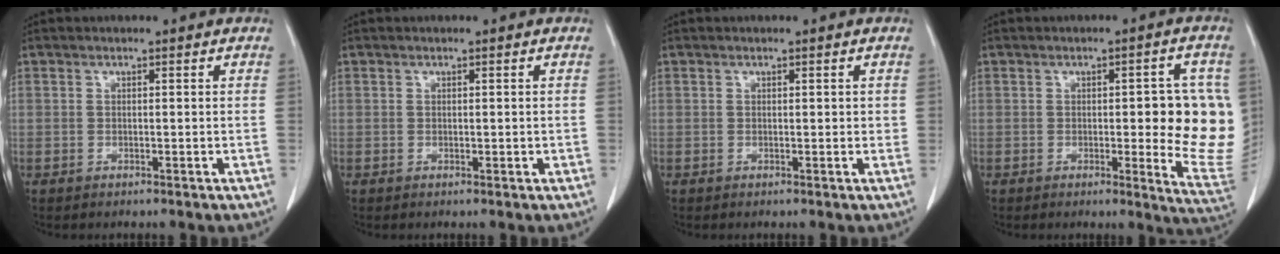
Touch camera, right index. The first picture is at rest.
{"total": 0.7, "force": [0.0, 0.4, 0.5], "torque": [-0.008, 0.001, 0.003]}
{"total": 1.0, "force": [0.2, 0.5, 0.8], "torque": [-0.007, 0.001, 0.004]}
{"total": 12.3, "force": [0.3, 3.0, 11.9], "torque": [-0.115, -0.008, 0.004]}